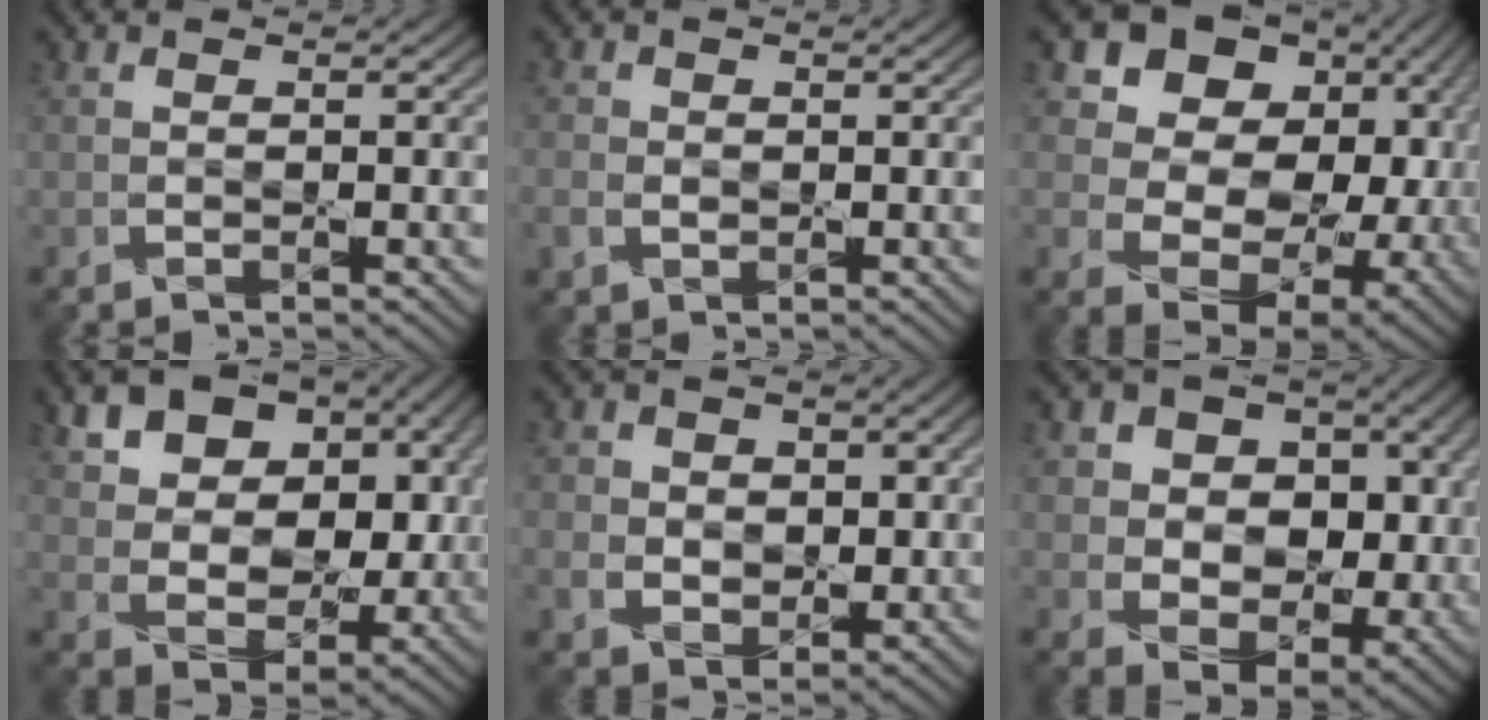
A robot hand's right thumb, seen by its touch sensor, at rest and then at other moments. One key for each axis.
{"total": 2.4, "fx": -0.3, "fy": 1.9, "fz": 1.4, "tx": -0.039, "ty": -0.003, "tz": -0.010}
{"total": 16.5, "fx": 4.2, "fy": 12.0, "fz": 10.5, "tx": -0.190, "ty": -0.007, "tz": 0.102}
{"total": 14.6, "fx": 4.8, "fy": 10.0, "fz": 9.5, "tx": -0.180, "ty": 0.008, "tz": 0.089}
{"total": 6.2, "fx": 0.8, "fy": 5.4, "fz": 2.8, "tx": -0.071, "ty": 0.000, "tz": 0.008}
{"total": 13.0, "fx": 2.5, "fy": 9.7, "fz": 8.2, "tx": -0.151, "ty": -0.007, "tz": 0.046}